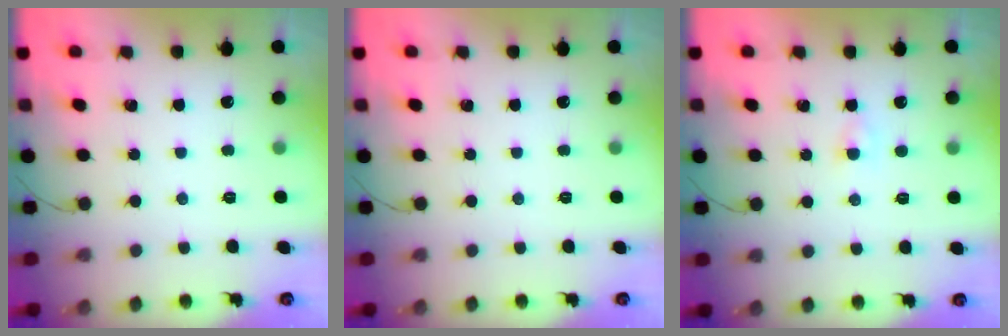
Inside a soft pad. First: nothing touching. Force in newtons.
{"total": 0.0}
{"total": 1.5, "press": 1.4, "slide": 0.6}